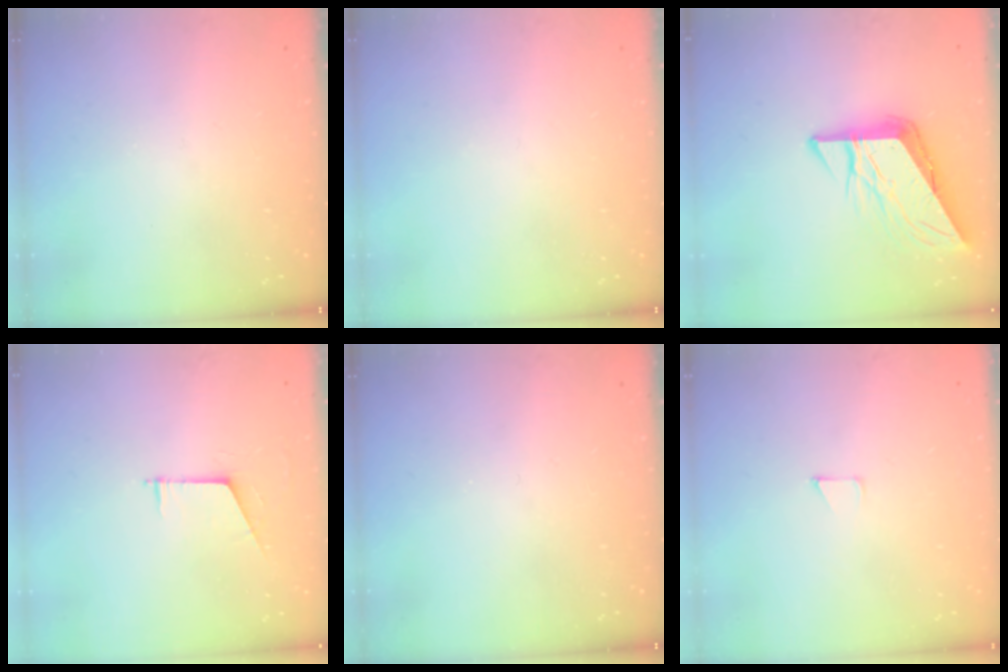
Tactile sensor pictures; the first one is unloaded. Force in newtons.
{"total": 0.0}
{"total": 9.3, "press": 9.2, "slide": 1.2}
{"total": 5.7, "press": 5.7, "slide": 0.3}
{"total": 0.0}
{"total": 2.7, "press": 2.7, "slide": 0.2}